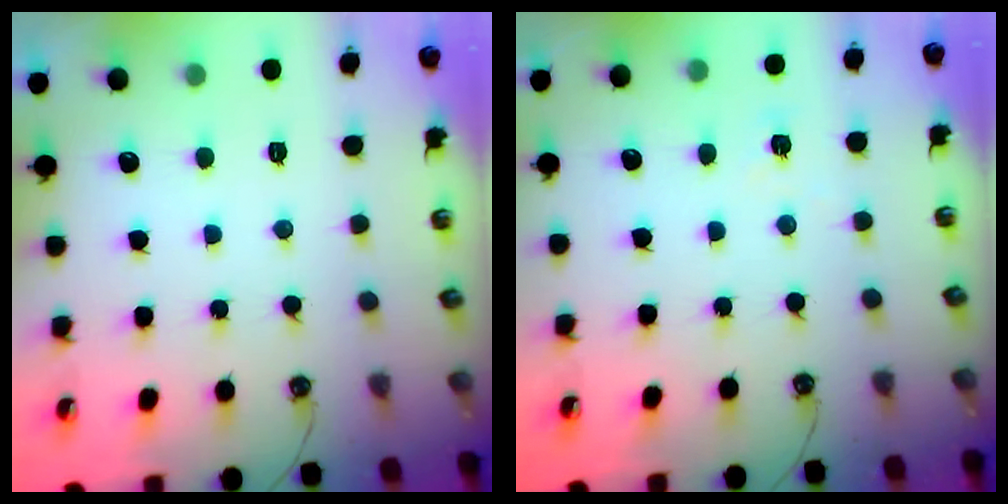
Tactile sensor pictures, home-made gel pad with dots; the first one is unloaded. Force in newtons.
{"total": 3.9, "press": 3.9, "slide": 0.4}